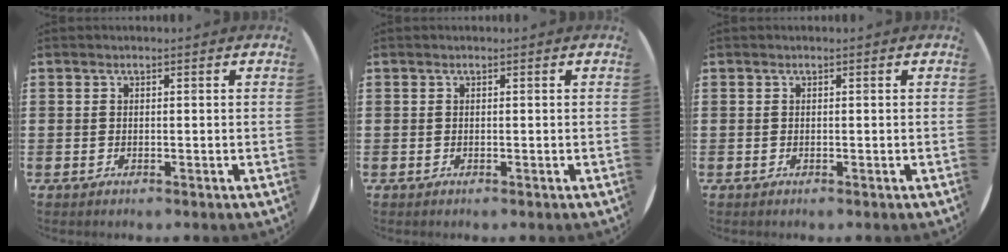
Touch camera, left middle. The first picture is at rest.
{"total": 0.0}
{"total": 0.0}